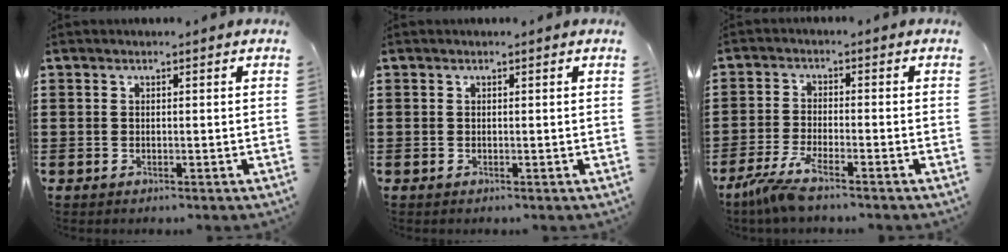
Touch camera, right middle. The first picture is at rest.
{"total": 0.0}
{"total": 4.9, "force": [-3.9, 0.2, 3.0], "torque": [-0.084, -0.019, -0.081]}